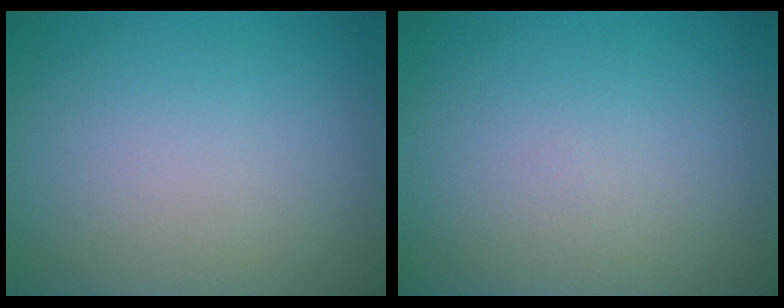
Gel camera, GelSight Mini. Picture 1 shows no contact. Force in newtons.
{"total": 0.0}